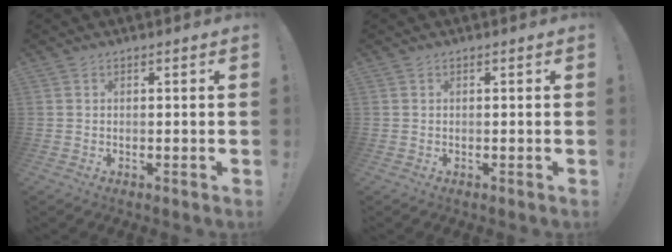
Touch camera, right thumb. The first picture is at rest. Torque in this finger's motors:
{"motor_torque": [0.00, 0.00, 0.00, 0.00, 0.00]}